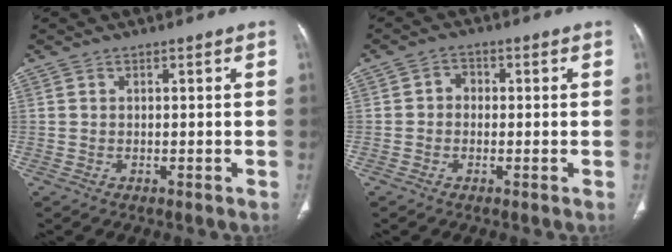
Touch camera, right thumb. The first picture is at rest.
{"total": 2.4, "force": [-0.3, 2.1, 1.1], "torque": [-0.001, 0.011, -0.014]}